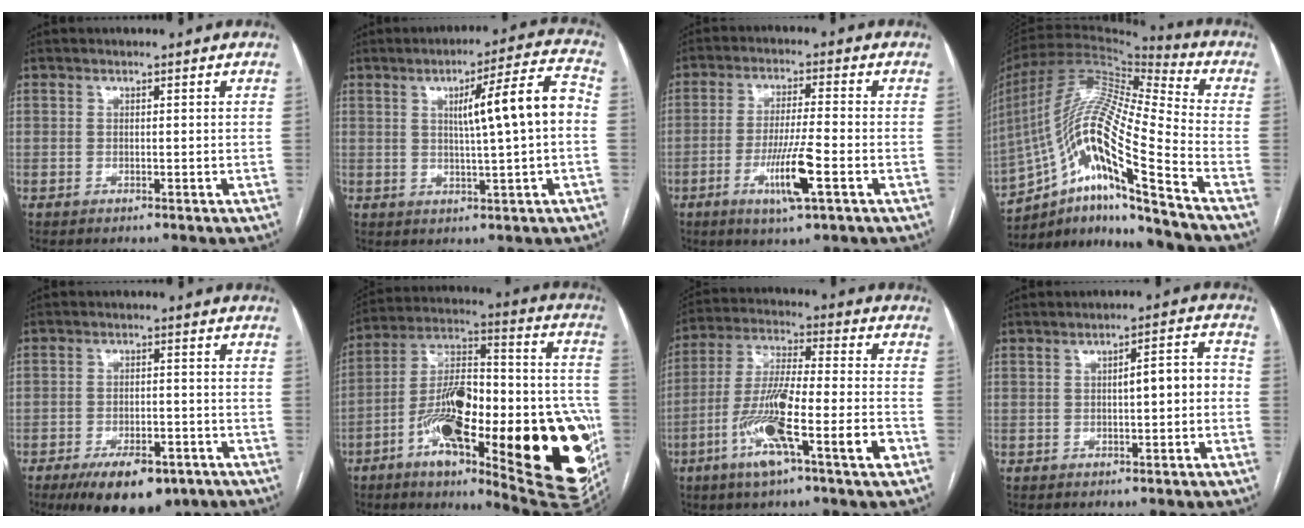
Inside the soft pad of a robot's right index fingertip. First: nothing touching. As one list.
[{"total": 10.5, "force": [0.9, 0.0, 10.4], "torque": [-0.153, 0.017, 0.013]}, {"total": 8.5, "force": [-3.2, 0.1, 7.8], "torque": [-0.146, -0.014, -0.058]}, {"total": 21.0, "force": [-12.2, 0.5, 17.1], "torque": [-0.344, 0.002, -0.221]}, {"total": 10.5, "force": [-7.1, 4.4, 6.4], "torque": [-0.092, -0.005, -0.106]}, {"total": 37.4, "force": [-10.4, 10.1, 34.5], "torque": [-0.404, 0.005, -0.140]}, {"total": 15.1, "force": [-6.3, 1.0, 13.7], "torque": [-0.261, -0.002, -0.113]}, {"total": 5.0, "force": [-0.4, 1.2, 4.8], "torque": [-0.066, 0.026, -0.005]}]